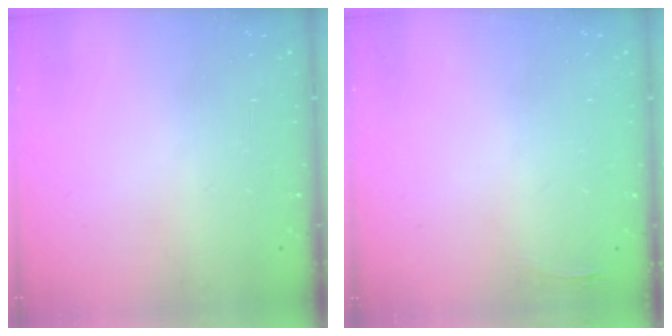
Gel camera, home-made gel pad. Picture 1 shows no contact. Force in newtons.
{"total": 3.3, "press": 2.7, "slide": 1.8}